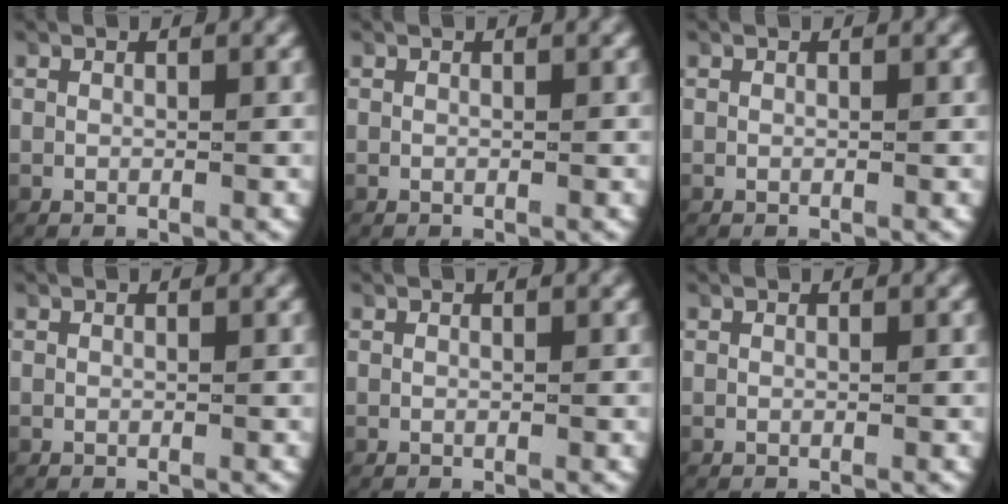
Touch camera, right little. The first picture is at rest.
{"total": 0.0}
{"total": 0.0}
{"total": 0.0}
{"total": 0.0}
{"total": 0.0}